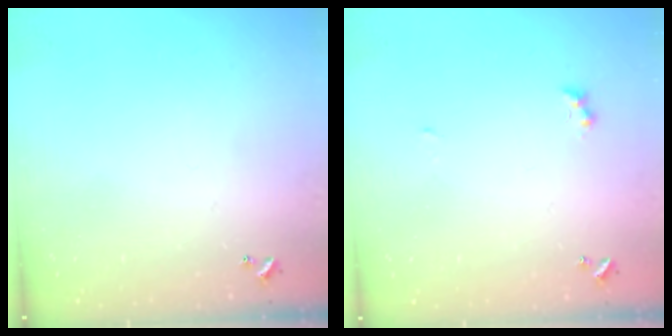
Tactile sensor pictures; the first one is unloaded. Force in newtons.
{"total": 2.7, "press": 2.6, "slide": 0.7}